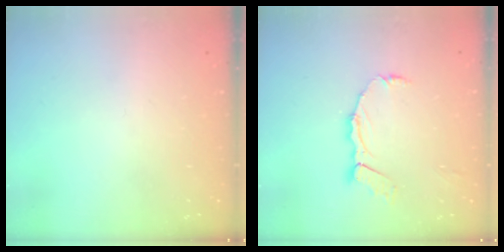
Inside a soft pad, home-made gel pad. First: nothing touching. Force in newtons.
{"total": 9.0, "press": 8.9, "slide": 1.1}